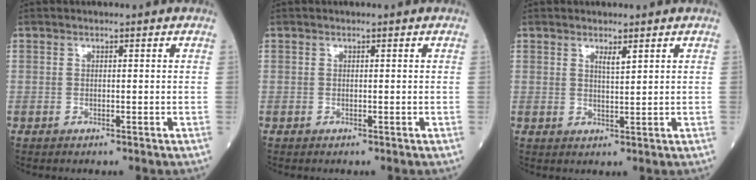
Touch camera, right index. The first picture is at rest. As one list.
[{"total": 0.0}, {"total": 1.7, "force": [1.2, 0.0, 1.2], "torque": [-0.023, -0.006, 0.021]}]